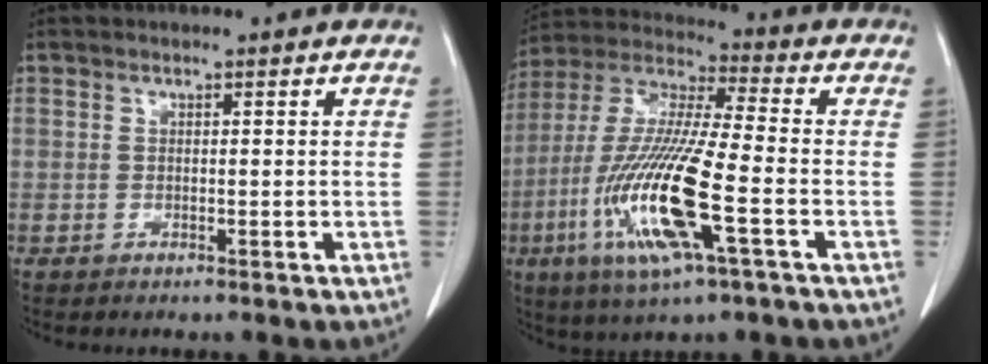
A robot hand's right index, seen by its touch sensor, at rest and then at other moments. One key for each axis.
{"total": 17.9, "fx": -5.4, "fy": 1.6, "fz": 17.0, "tx": -0.358, "ty": -0.020, "tz": -0.102}